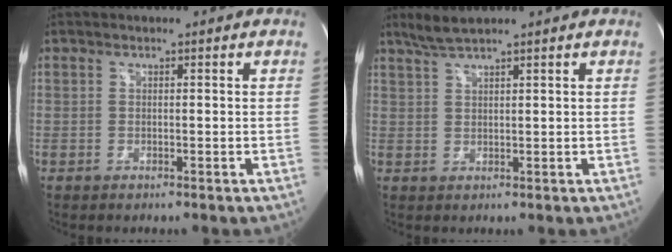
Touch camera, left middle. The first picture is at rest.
{"total": 3.3, "force": [2.9, -0.2, 1.7], "torque": [-0.044, 0.008, 0.061]}